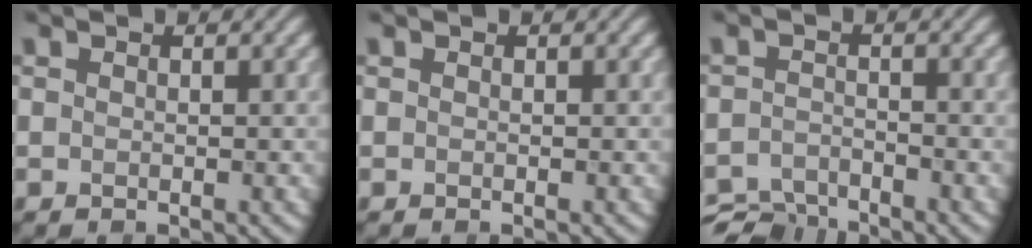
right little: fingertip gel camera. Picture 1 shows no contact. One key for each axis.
{"total": 0.0}
{"total": 4.3, "fx": -4.0, "fy": 1.2, "fz": 1.1, "tx": -0.019, "ty": -0.008, "tz": -0.076}